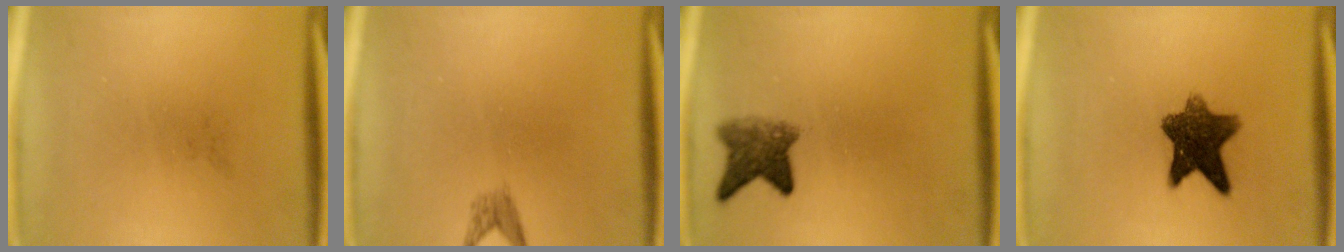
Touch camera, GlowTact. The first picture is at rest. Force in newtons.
{"total": 1.4}
{"total": 4.5}
{"total": 9.2}